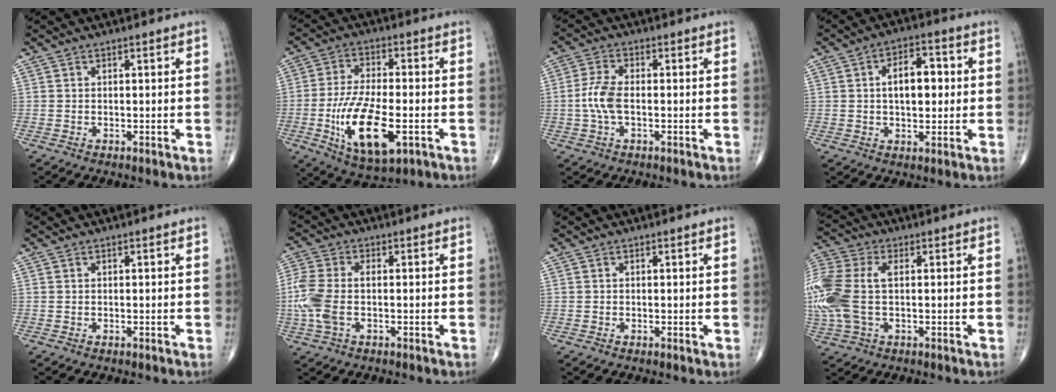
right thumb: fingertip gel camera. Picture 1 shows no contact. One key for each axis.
{"total": 15.2, "fx": -4.4, "fy": 6.1, "fz": 13.1, "tx": -0.245, "ty": 0.000, "tz": -0.069}
{"total": 5.4, "fx": -0.8, "fy": 2.4, "fz": 4.7, "tx": -0.117, "ty": 0.011, "tz": -0.019}
{"total": 8.7, "fx": 0.9, "fy": 4.8, "fz": 7.2, "tx": -0.090, "ty": 0.010, "tz": 0.012}
{"total": 0.0}
{"total": 8.8, "fx": -1.1, "fy": 4.6, "fz": 7.3, "tx": -0.199, "ty": 0.012, "tz": -0.026}
{"total": 0.0}
{"total": 16.2, "fx": 0.4, "fy": 9.5, "fz": 13.1, "tx": -0.360, "ty": 0.011, "tz": 0.011}